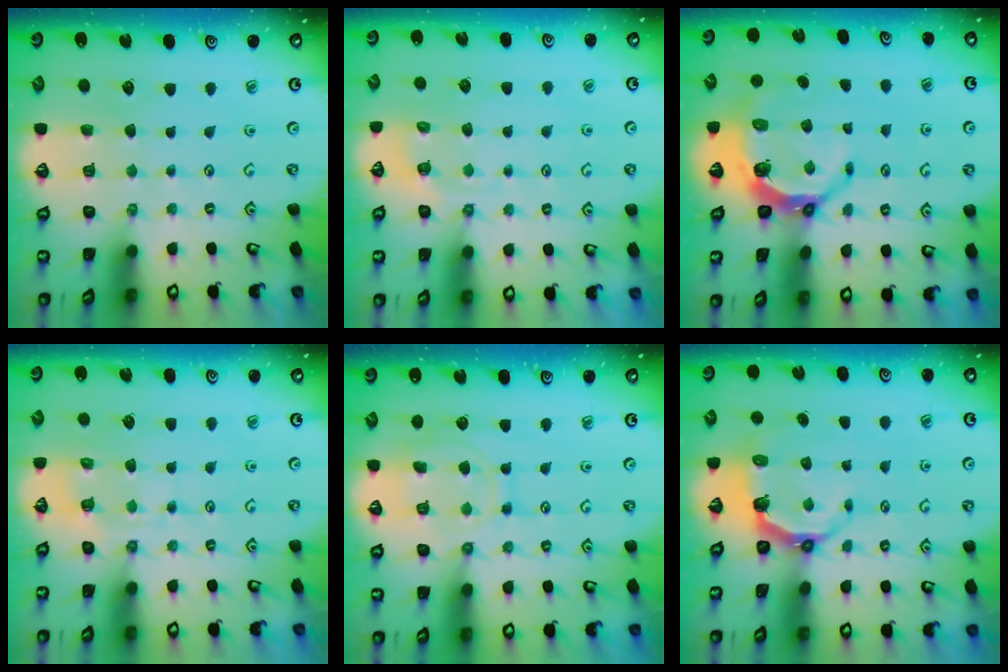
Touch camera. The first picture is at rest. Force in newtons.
{"total": 2.9, "press": 2.6, "slide": 1.2}
{"total": 6.5, "press": 5.3, "slide": 3.8}
{"total": 6.7, "press": 6.7, "slide": 0.8}
{"total": 10.5, "press": 10.4, "slide": 1.0}
{"total": 4.9, "press": 3.2, "slide": 3.7}